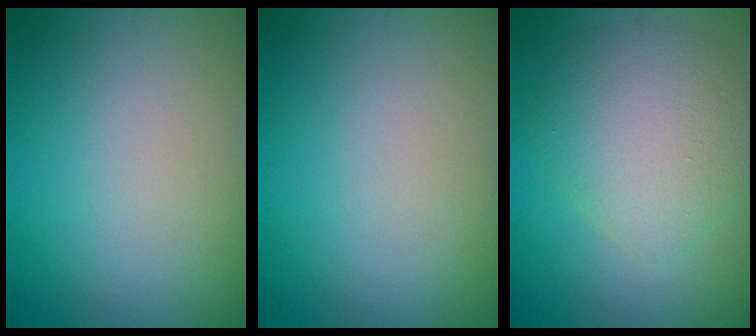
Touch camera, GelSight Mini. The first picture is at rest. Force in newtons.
{"total": 0.0}
{"total": 5.5, "press": 5.4, "slide": 0.4}